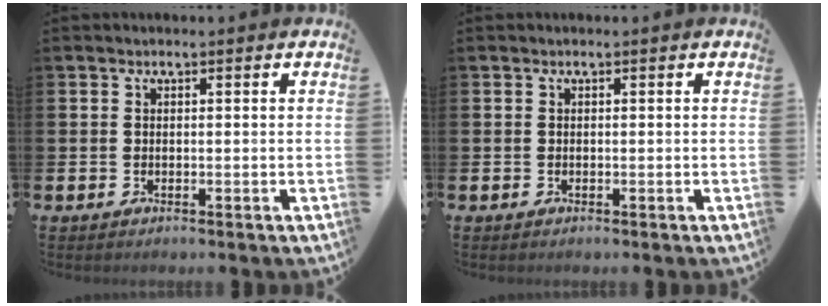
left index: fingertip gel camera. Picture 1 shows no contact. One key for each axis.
{"total": 0.0}